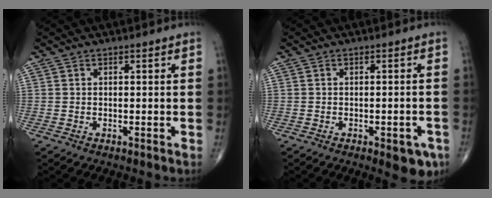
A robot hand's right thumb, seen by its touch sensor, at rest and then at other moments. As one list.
[{"total": 5.3, "force": [-2.6, 2.3, 4.1], "torque": [-0.033, 0.007, -0.024]}]